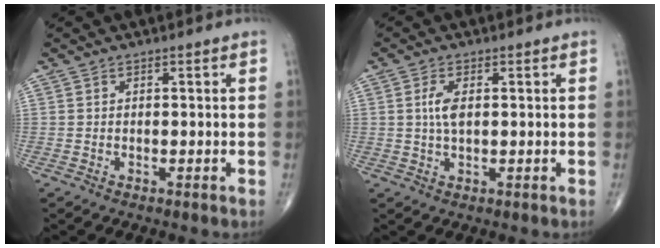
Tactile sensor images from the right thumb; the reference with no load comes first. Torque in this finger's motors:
{"motor_torque": [0.04, 1.27, 0.15, -0.32, 0.03]}